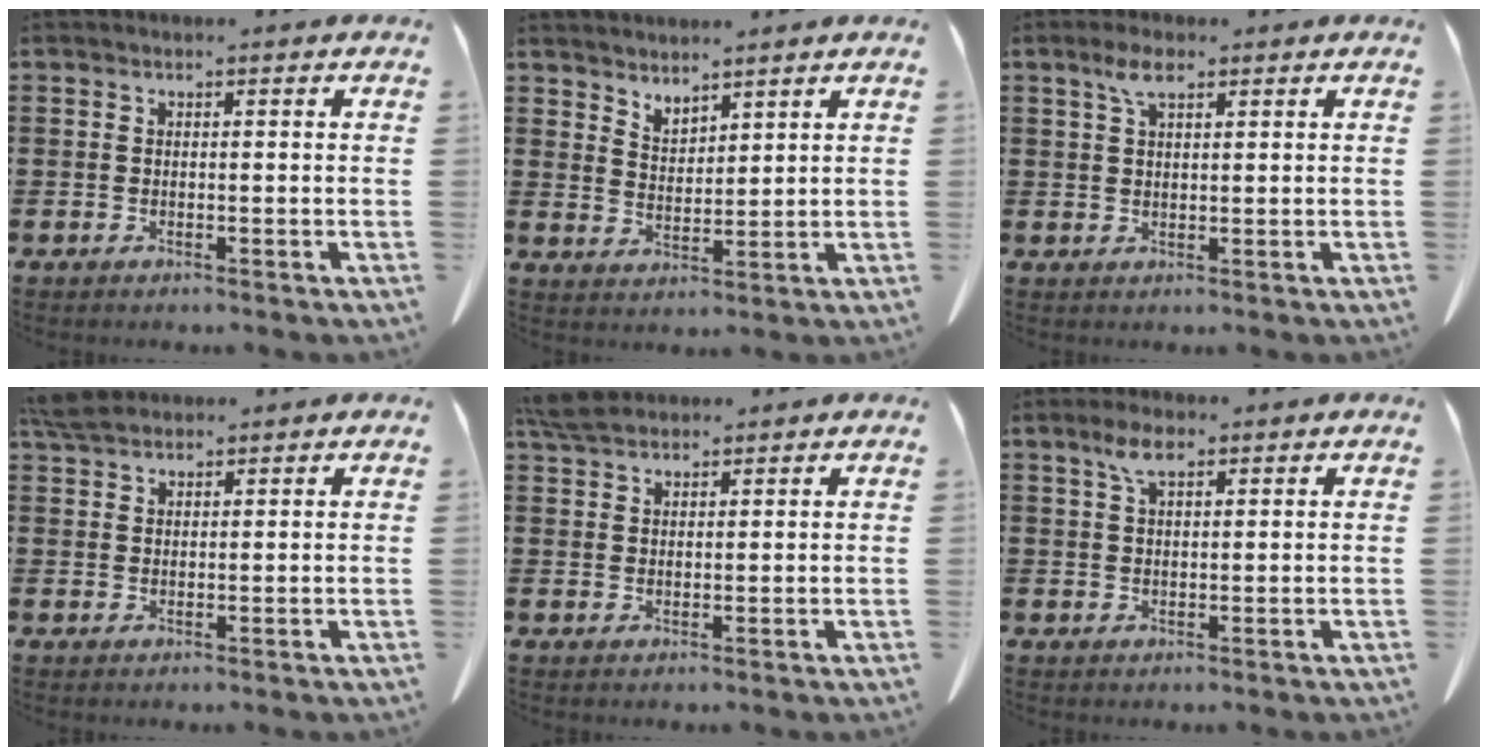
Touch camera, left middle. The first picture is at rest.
{"total": 3.2, "force": [3.2, 0.4, -0.2], "torque": [-0.005, -0.011, 0.061]}
{"total": 3.6, "force": [2.0, 1.2, 2.8], "torque": [-0.061, 0.006, 0.035]}
{"total": 3.7, "force": [3.2, 1.0, 1.5], "torque": [-0.038, 0.001, 0.061]}
{"total": 4.0, "force": [3.5, 1.1, 1.7], "torque": [-0.042, 0.001, 0.066]}
{"total": 3.9, "force": [2.2, 1.4, 2.9], "torque": [-0.063, 0.007, 0.038]}